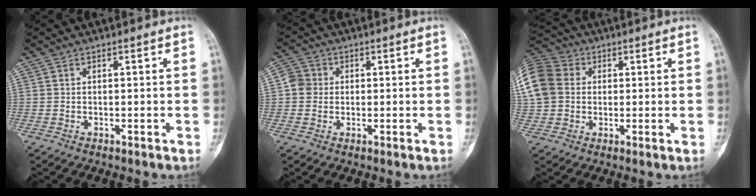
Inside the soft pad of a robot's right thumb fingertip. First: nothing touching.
{"total": 4.1, "force": [0.3, 3.8, 1.3], "torque": [-0.011, 0.007, -0.002]}
{"total": 16.0, "force": [2.7, 13.2, 8.6], "torque": [-0.204, 0.035, 0.045]}